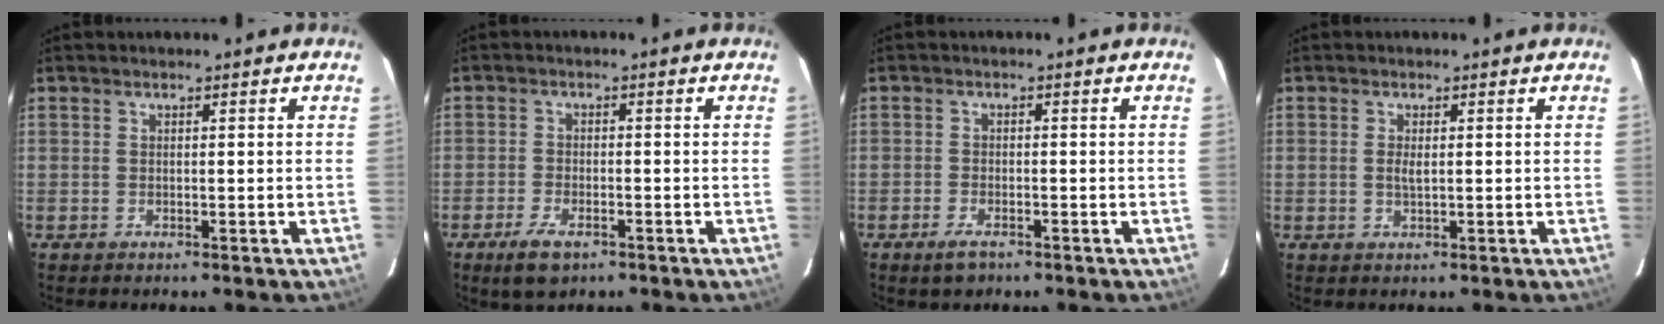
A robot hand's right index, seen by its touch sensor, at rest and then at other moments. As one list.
[{"total": 5.6, "force": [-3.5, 2.7, 3.5], "torque": [-0.091, -0.009, -0.063]}, {"total": 3.4, "force": [-2.4, 1.6, 1.8], "torque": [-0.047, -0.006, -0.044]}, {"total": 1.6, "force": [0.4, 0.7, 1.4], "torque": [-0.028, 0.000, 0.006]}]